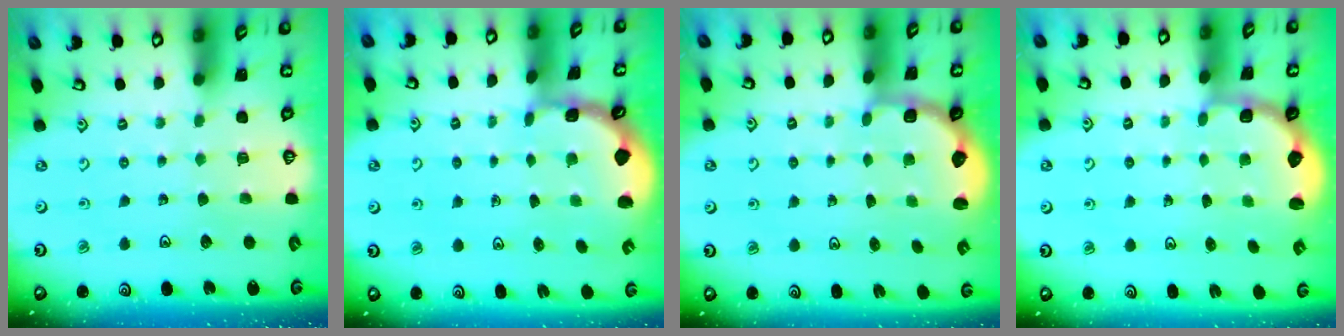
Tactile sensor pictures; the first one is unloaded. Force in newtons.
{"total": 0.8, "press": 0.8, "slide": 0.2}
{"total": 2.9, "press": 2.0, "slide": 2.1}
{"total": 2.9, "press": 2.0, "slide": 2.1}